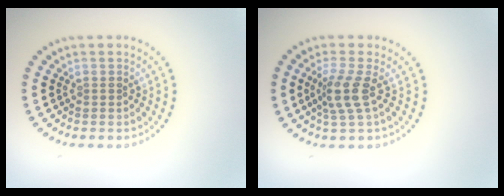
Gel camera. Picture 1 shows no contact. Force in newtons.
{"total": 2.7, "press": 2.0, "slide": 1.8}